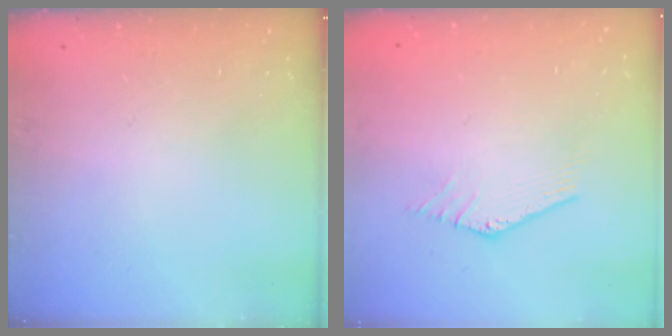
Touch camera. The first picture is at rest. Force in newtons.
{"total": 0.7, "press": 0.7, "slide": 0.3}